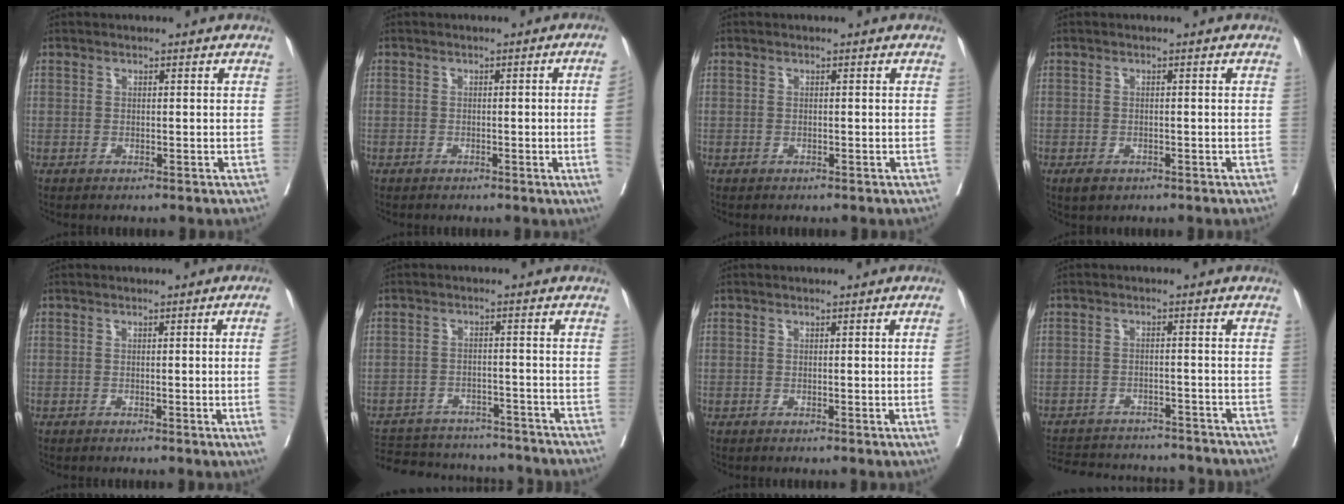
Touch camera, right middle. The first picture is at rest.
{"total": 4.2, "force": [-0.7, -1.6, 3.8], "torque": [-0.044, -0.008, -0.011]}
{"total": 0.0}
{"total": 1.9, "force": [-1.2, 1.1, 1.1], "torque": [-0.021, -0.002, -0.012]}
{"total": 4.4, "force": [-0.7, -1.6, 4.0], "torque": [-0.045, -0.008, -0.011]}
{"total": 19.8, "force": [-17.8, 6.0, 6.3], "torque": [-0.160, -0.009, -0.237]}
{"total": 2.0, "force": [-0.3, -0.7, 1.9], "torque": [-0.024, -0.003, -0.003]}
{"total": 17.7, "force": [-16.1, 4.8, 5.4], "torque": [-0.135, -0.006, -0.211]}